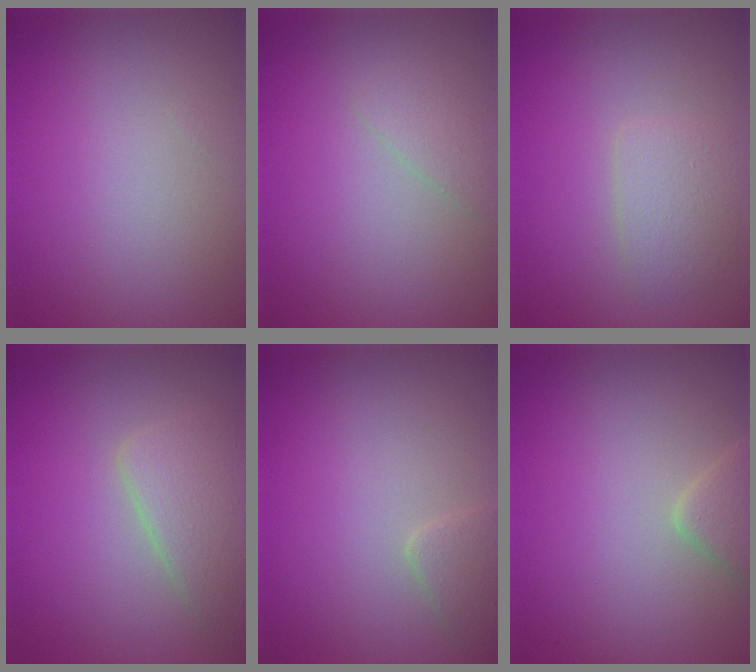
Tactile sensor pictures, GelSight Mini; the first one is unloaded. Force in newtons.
{"total": 1.2, "press": 1.2, "slide": 0.0}
{"total": 2.3, "press": 2.3, "slide": 0.1}
{"total": 4.0, "press": 4.0, "slide": 0.1}
{"total": 1.7, "press": 1.7, "slide": 0.1}
{"total": 2.3, "press": 2.3, "slide": 0.1}